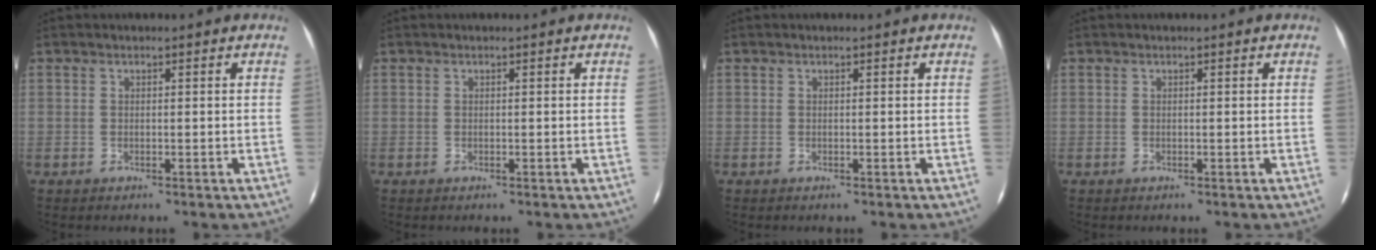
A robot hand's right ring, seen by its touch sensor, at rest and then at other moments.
{"total": 0.0}
{"total": 0.0}
{"total": 0.0}